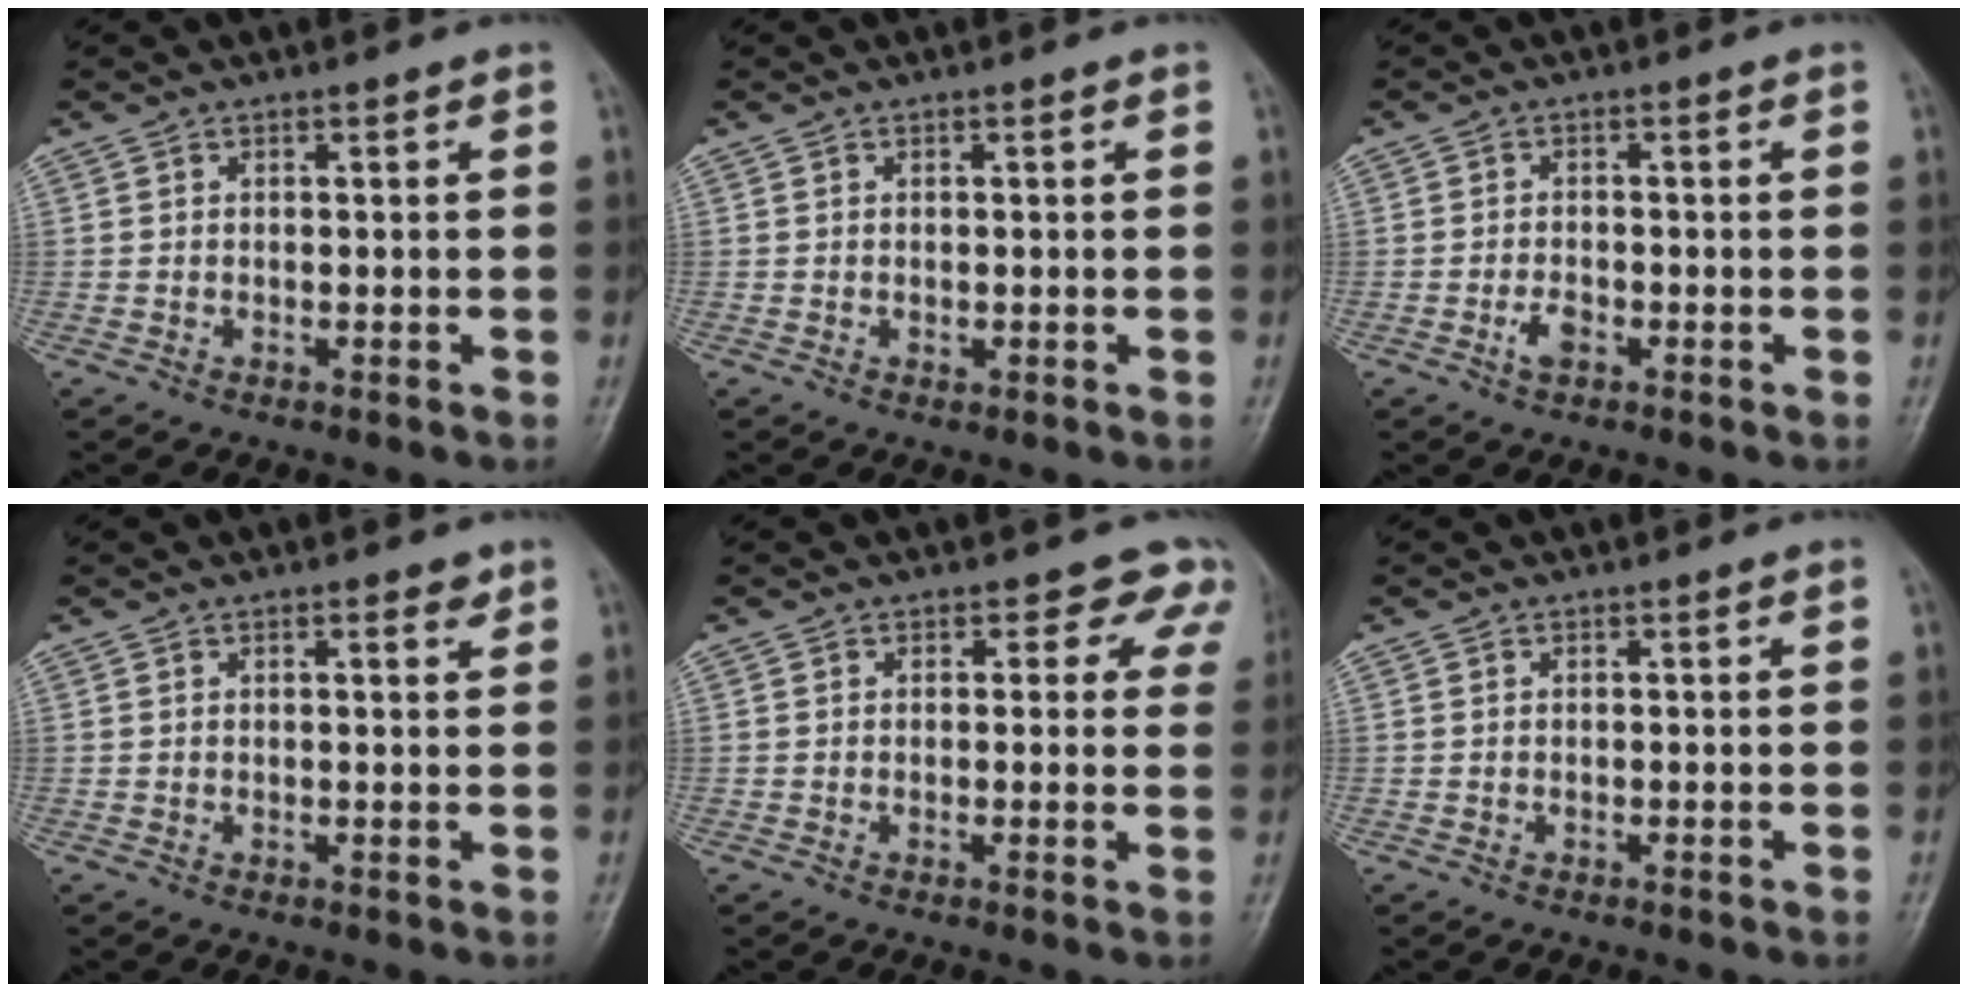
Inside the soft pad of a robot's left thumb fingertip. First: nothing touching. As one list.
[{"total": 0.7, "force": [0.0, 0.5, 0.4], "torque": [-0.004, 0.000, 0.001]}, {"total": 2.6, "force": [-1.3, 1.4, 1.8], "torque": [-0.035, 0.006, -0.024]}, {"total": 2.0, "force": [1.2, 0.7, 1.4], "torque": [-0.014, -0.005, 0.014]}, {"total": 5.0, "force": [3.5, 3.2, 1.6], "torque": [0.024, -0.013, 0.017]}, {"total": 0.0}]